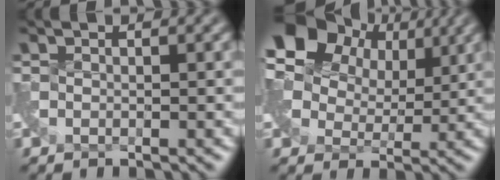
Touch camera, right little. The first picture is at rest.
{"total": 13.4, "force": [6.4, 8.7, 7.8], "torque": [-0.146, 0.045, 0.098]}